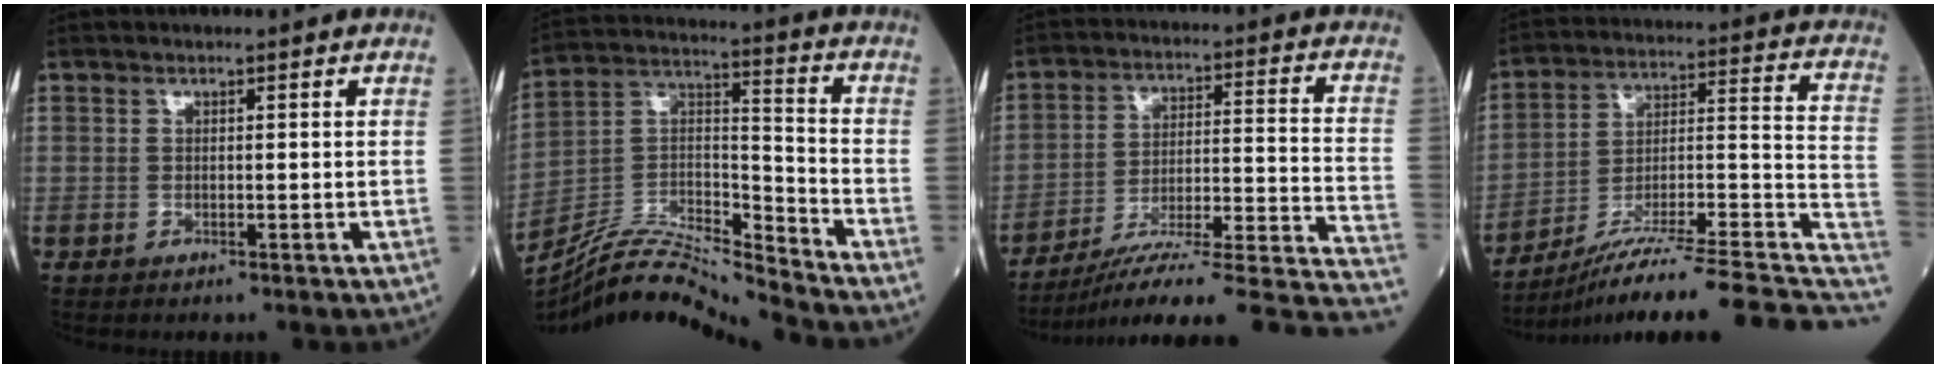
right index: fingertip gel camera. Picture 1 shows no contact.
{"total": 16.6, "force": [-16.1, -0.7, 4.2], "torque": [-0.077, 0.035, -0.290]}
{"total": 23.3, "force": [-19.6, 0.6, 12.7], "torque": [-0.102, 0.013, -0.284]}
{"total": 23.8, "force": [-18.0, 1.1, 15.5], "torque": [-0.176, 0.017, -0.282]}